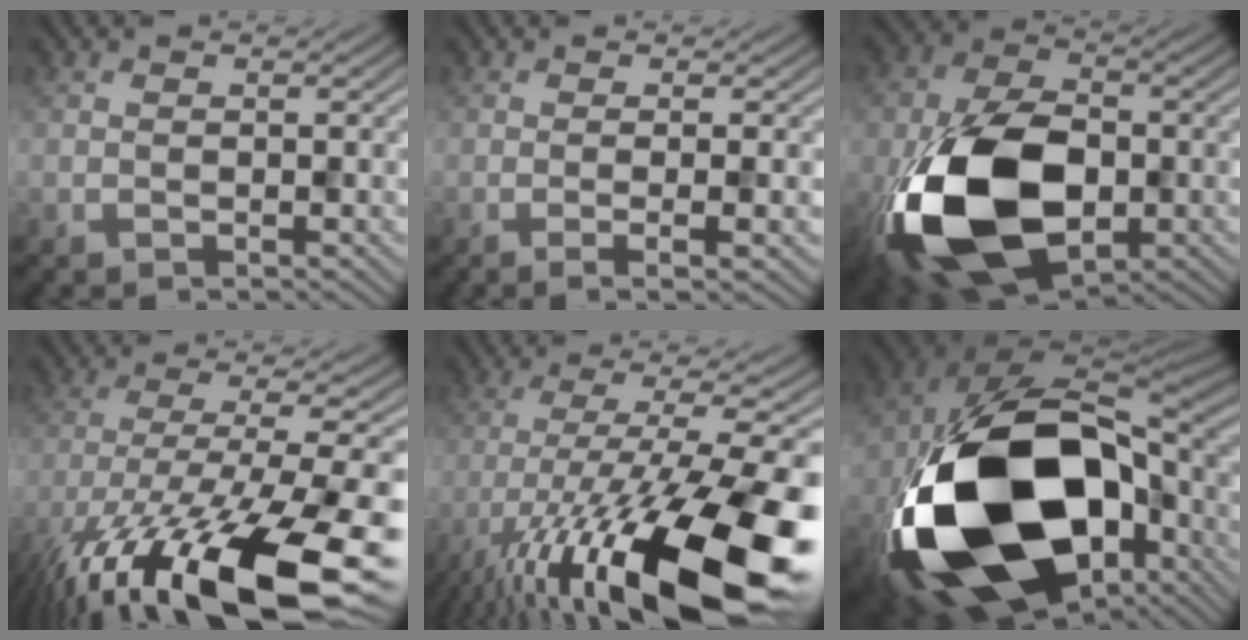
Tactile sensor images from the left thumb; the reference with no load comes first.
{"total": 3.1, "force": [-0.4, 0.5, 3.0], "torque": [-0.043, 0.004, -0.016]}
{"total": 18.5, "force": [-5.3, 11.4, 13.6], "torque": [-0.298, -0.047, -0.090]}
{"total": 18.2, "force": [-10.6, 4.8, 13.9], "torque": [-0.260, -0.042, -0.178]}
{"total": 19.6, "force": [-10.0, 5.4, 16.0], "torque": [-0.278, -0.018, -0.174]}
{"total": 23.6, "force": [-6.2, 14.8, 17.2], "torque": [-0.401, -0.072, -0.071]}